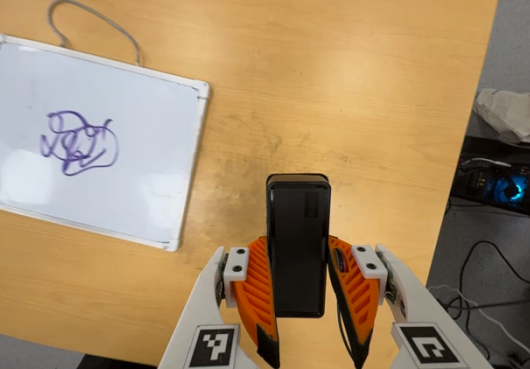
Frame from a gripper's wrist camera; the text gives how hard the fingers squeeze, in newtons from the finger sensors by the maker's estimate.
{"total": 4.2, "left": 2.8, "right": 5.7}